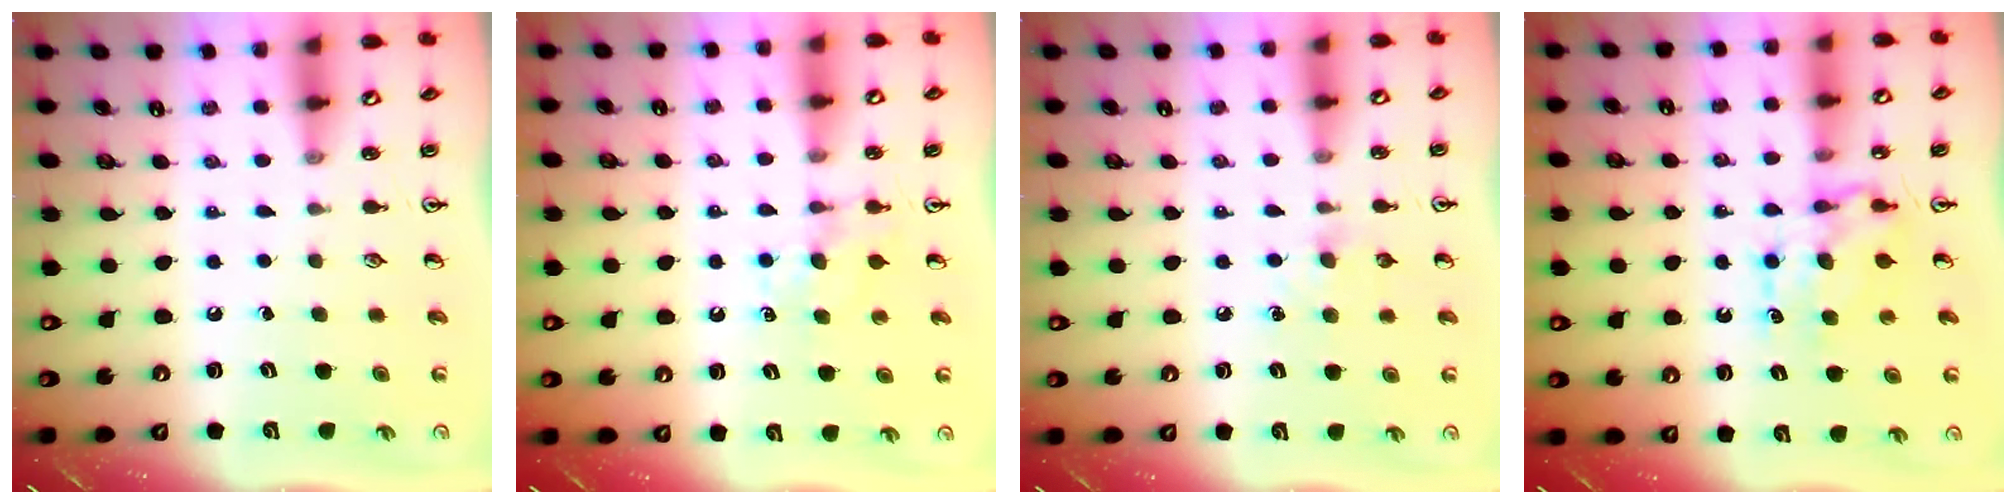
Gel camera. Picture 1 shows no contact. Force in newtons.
{"total": 6.1, "press": 6.1, "slide": 0.3}
{"total": 5.3, "press": 5.2, "slide": 0.7}
{"total": 7.1, "press": 7.0, "slide": 0.6}